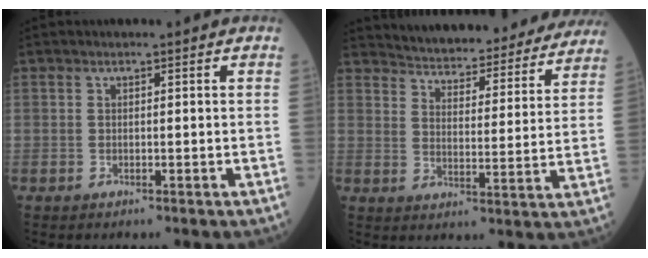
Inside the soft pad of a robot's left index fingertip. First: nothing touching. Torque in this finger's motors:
{"motor_torque": [0.17, -0.95, 0.27, 0.11]}